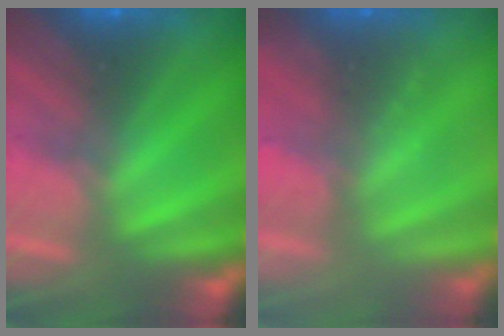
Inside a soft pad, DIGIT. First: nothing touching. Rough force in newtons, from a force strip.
{"total": 2.3}